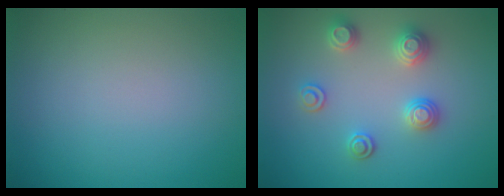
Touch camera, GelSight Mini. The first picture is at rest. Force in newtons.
{"total": 2.9, "press": 2.8, "slide": 0.6}